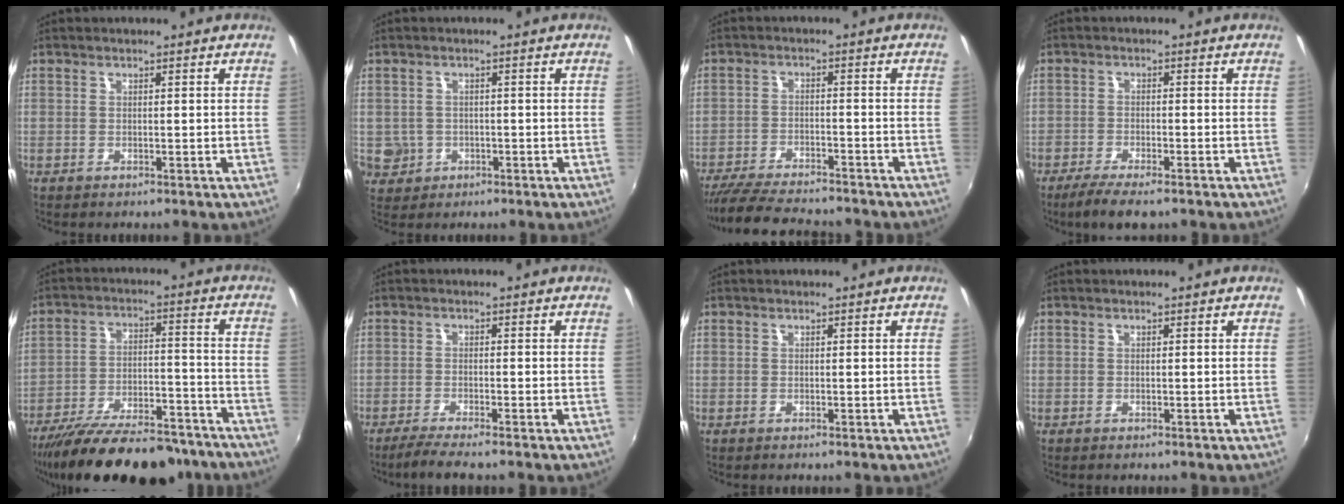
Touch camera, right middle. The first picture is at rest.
{"total": 5.2, "force": [-1.0, 4.9, 1.3], "torque": [-0.038, 0.000, -0.006]}
{"total": 14.7, "force": [-13.0, 2.8, 6.4], "torque": [-0.141, -0.025, -0.208]}
{"total": 6.1, "force": [-4.7, 1.4, 3.6], "torque": [-0.095, -0.016, -0.087]}
{"total": 24.3, "force": [-20.1, 7.4, 11.5], "torque": [-0.208, -0.021, -0.285]}
{"total": 4.3, "force": [-3.6, -0.2, 2.3], "torque": [-0.064, -0.012, -0.067]}
{"total": 0.0}
{"total": 0.0}